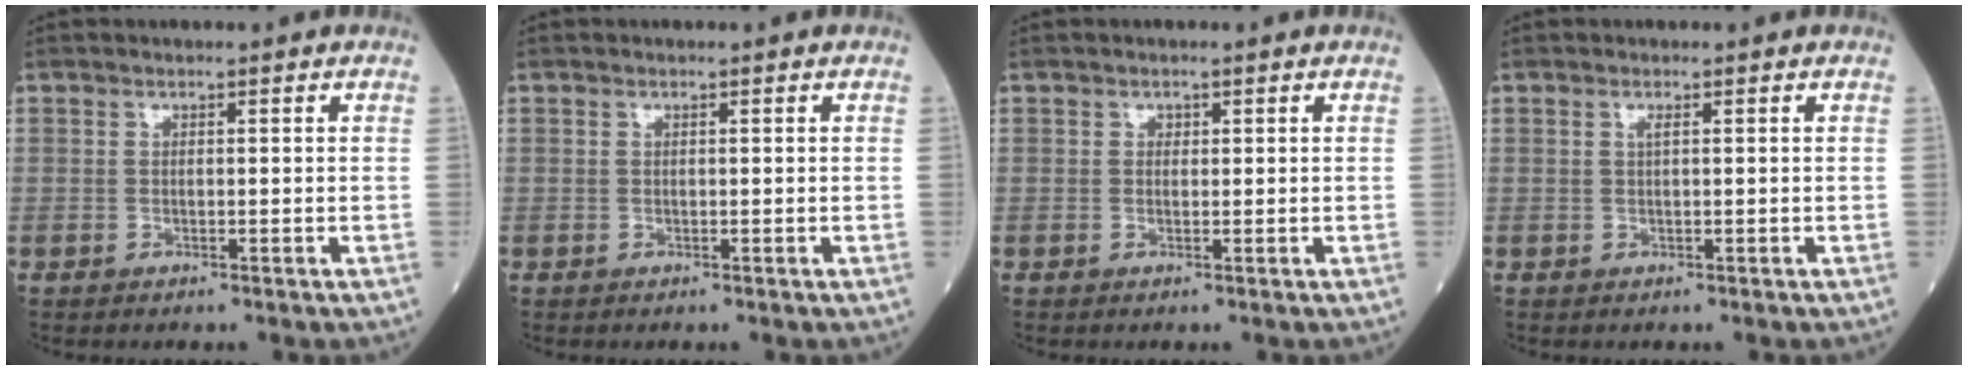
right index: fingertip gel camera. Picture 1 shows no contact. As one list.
[{"total": 0.0}, {"total": 0.6, "force": [0.2, 0.5, 0.2], "torque": [0.001, 0.000, 0.003]}, {"total": 0.7, "force": [0.3, 0.0, 0.6], "torque": [-0.017, 0.000, 0.005]}]